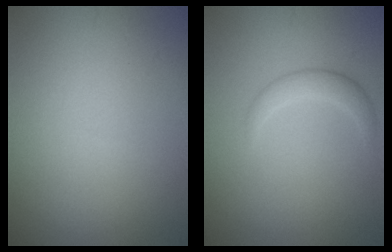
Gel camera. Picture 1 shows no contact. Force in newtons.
{"total": 1.7, "press": 1.7, "slide": 0.1}